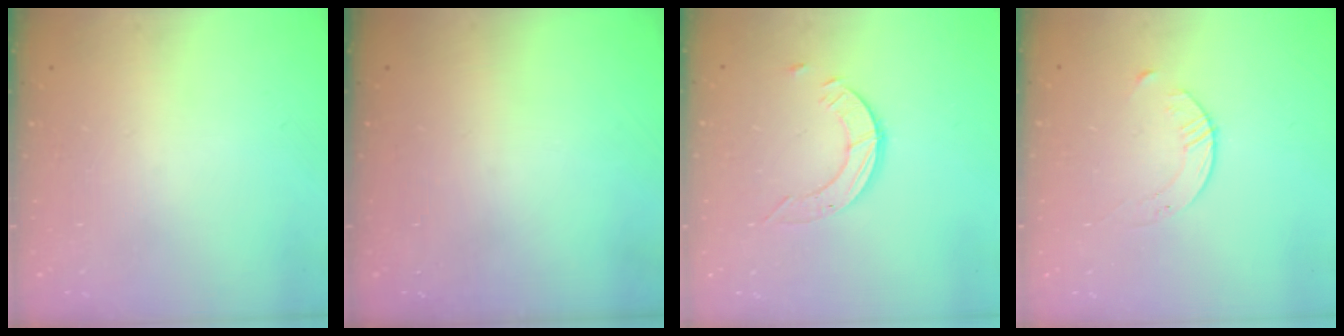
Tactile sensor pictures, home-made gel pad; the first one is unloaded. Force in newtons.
{"total": 0.0}
{"total": 3.5, "press": 3.5, "slide": 0.2}
{"total": 3.9, "press": 3.9, "slide": 0.4}